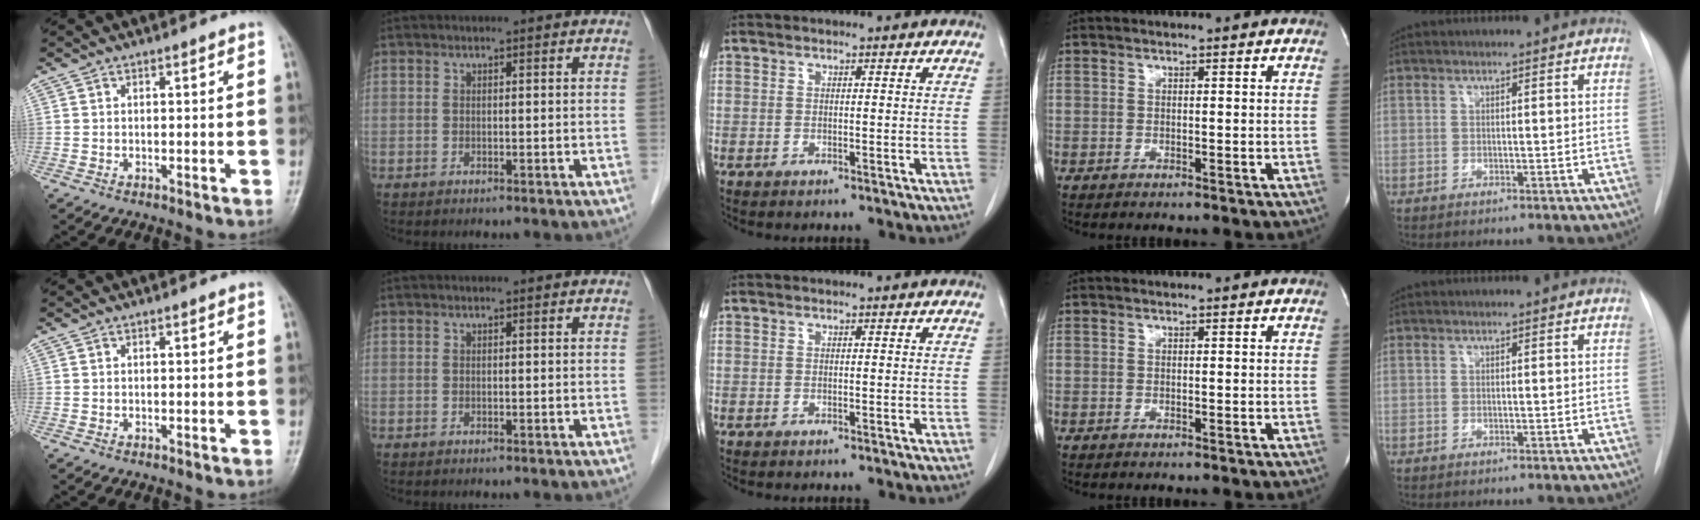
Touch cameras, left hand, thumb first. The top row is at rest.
{}